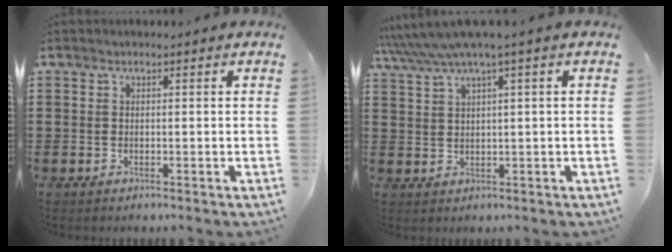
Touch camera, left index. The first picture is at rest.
{"total": 3.8, "force": [2.1, -0.1, 3.2], "torque": [-0.074, -0.011, 0.031]}